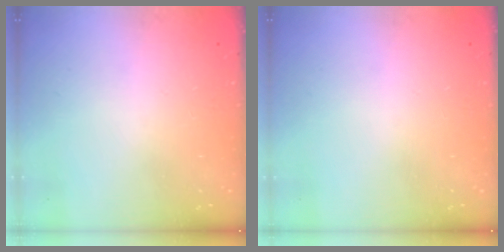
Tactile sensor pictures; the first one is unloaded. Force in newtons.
{"total": 0.0}